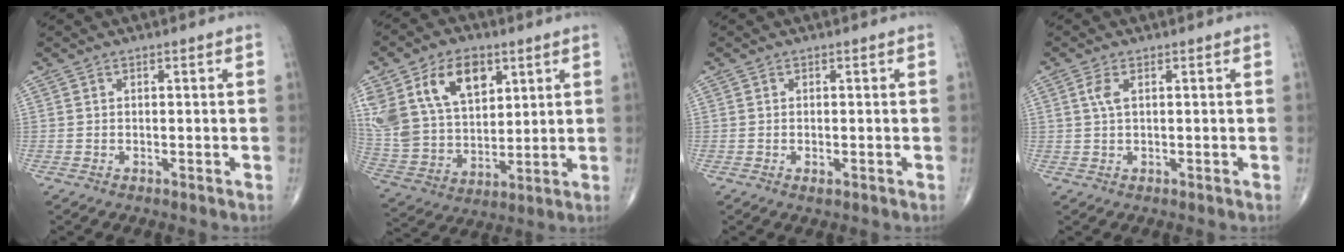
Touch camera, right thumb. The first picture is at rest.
{"total": 20.9, "force": [9.4, 13.6, 12.9], "torque": [-0.244, -0.010, 0.186]}
{"total": 1.0, "force": [-0.3, 0.4, 0.9], "torque": [-0.016, -0.004, -0.005]}
{"total": 2.4, "force": [0.8, 0.9, 2.0], "torque": [-0.050, 0.006, 0.022]}